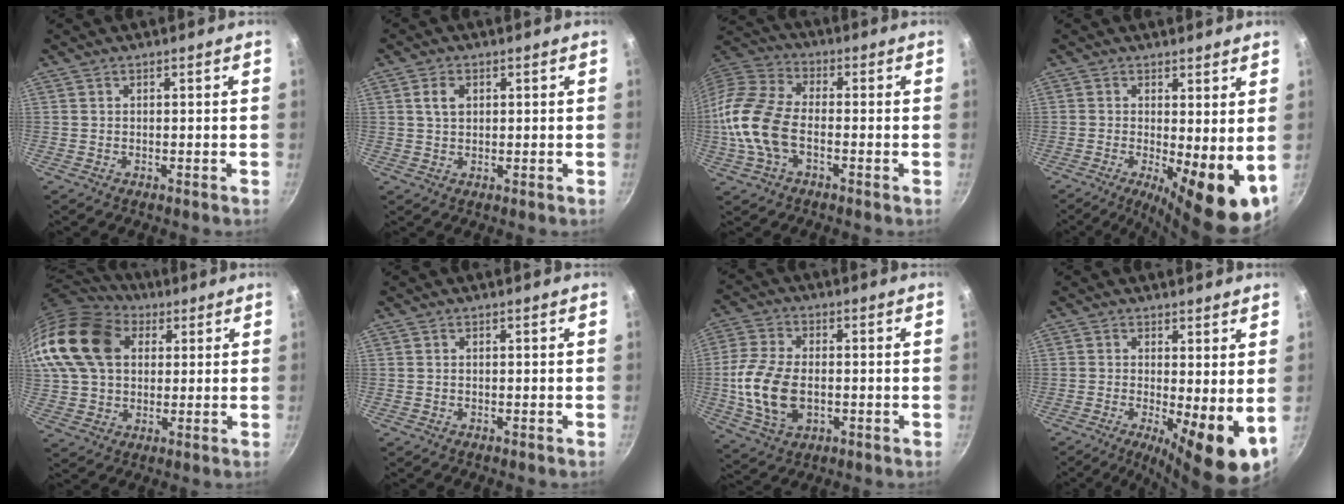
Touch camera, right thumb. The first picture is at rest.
{"total": 3.2, "force": [1.0, 2.2, 2.1], "torque": [-0.030, 0.002, 0.017]}
{"total": 15.1, "force": [-3.0, 8.9, 11.8], "torque": [-0.232, 0.033, -0.077]}
{"total": 11.8, "force": [-1.3, 3.8, 11.1], "torque": [-0.136, -0.012, -0.013]}
{"total": 20.7, "force": [5.8, 15.0, 13.1], "torque": [-0.257, 0.021, 0.097]}
{"total": 0.0}
{"total": 13.0, "force": [-1.5, 8.2, 10.0], "torque": [-0.195, 0.009, -0.029]}
{"total": 10.4, "force": [-1.3, 3.0, 9.9], "torque": [-0.130, -0.011, -0.014]}